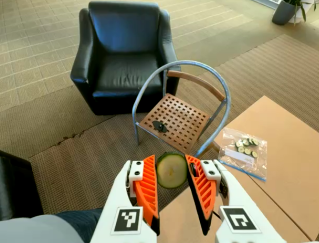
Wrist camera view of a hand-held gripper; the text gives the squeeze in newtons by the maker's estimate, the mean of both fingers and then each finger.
{"total": 7.4, "left": 7.2, "right": 7.7}